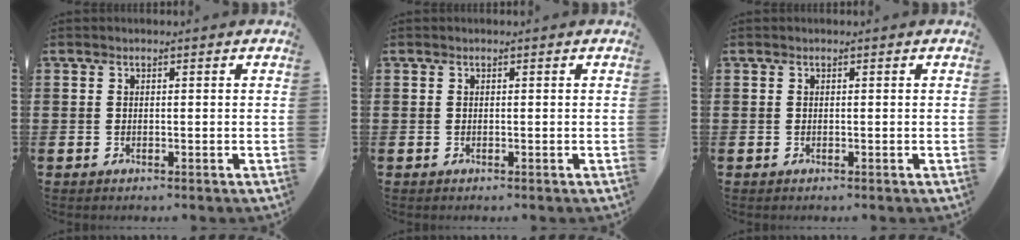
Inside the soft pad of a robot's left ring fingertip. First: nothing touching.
{"total": 0.0}
{"total": 0.0}